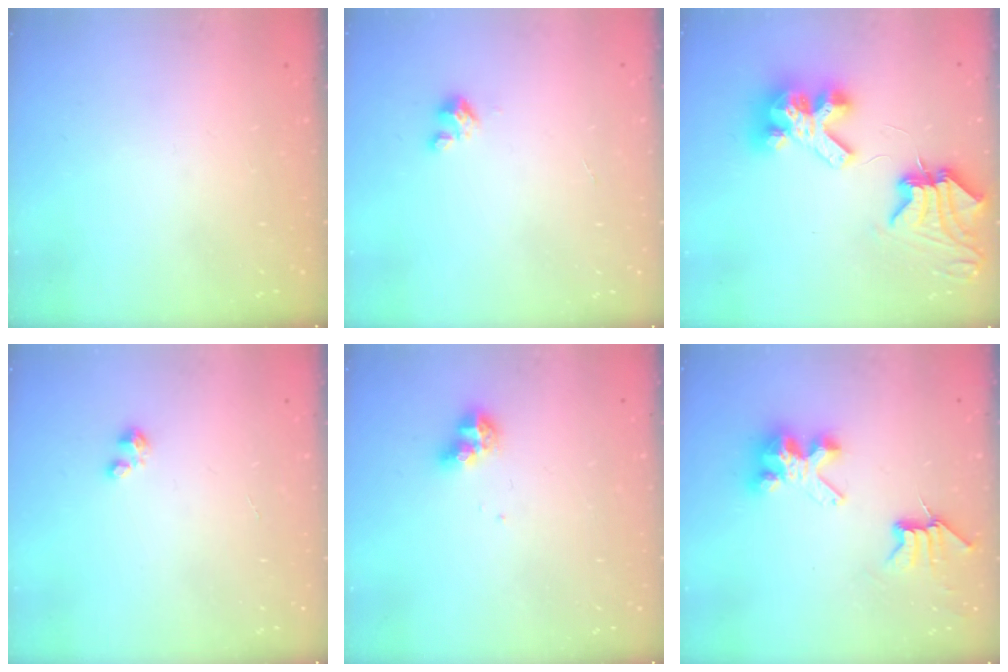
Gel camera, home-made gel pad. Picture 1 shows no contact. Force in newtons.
{"total": 2.9, "press": 2.9, "slide": 0.2}
{"total": 11.4, "press": 11.3, "slide": 1.4}
{"total": 1.6, "press": 1.6, "slide": 0.2}
{"total": 7.0, "press": 7.0, "slide": 0.9}
{"total": 7.7, "press": 7.7, "slide": 0.2}